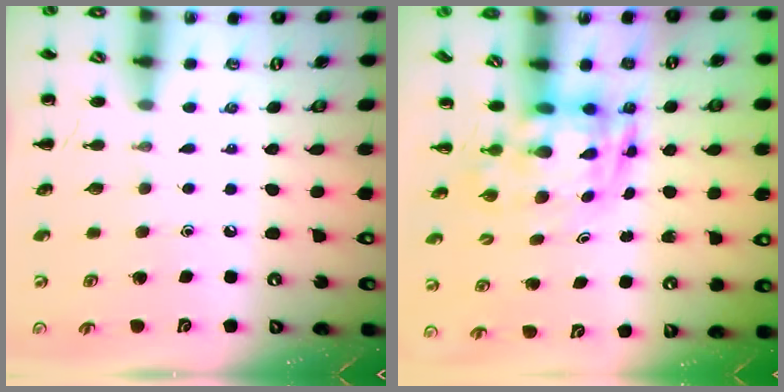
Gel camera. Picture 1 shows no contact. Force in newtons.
{"total": 3.8, "press": 3.7, "slide": 0.8}